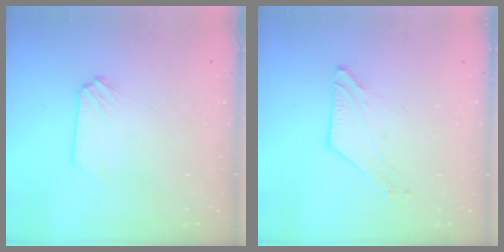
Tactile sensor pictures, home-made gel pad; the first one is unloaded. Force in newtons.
{"total": 4.5, "press": 4.5, "slide": 0.5}